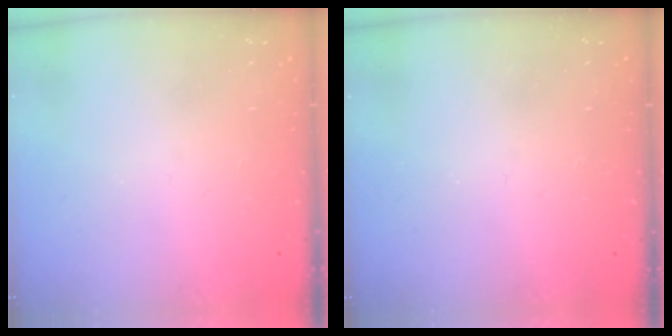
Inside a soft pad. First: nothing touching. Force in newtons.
{"total": 0.0}